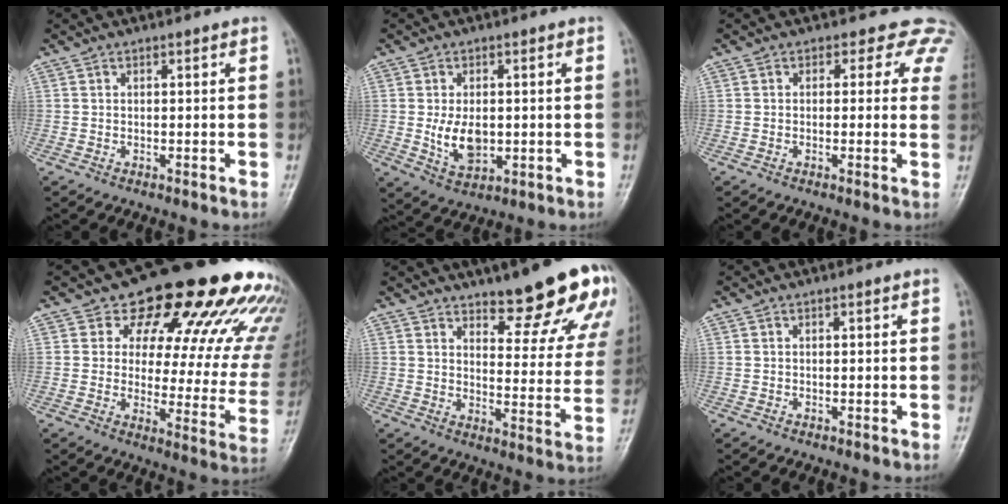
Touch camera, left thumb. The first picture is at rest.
{"total": 6.9, "force": [-0.2, 4.5, 5.3], "torque": [-0.079, -0.011, 0.006]}
{"total": 6.0, "force": [4.2, 4.0, 1.5], "torque": [0.025, -0.009, 0.015]}
{"total": 25.1, "force": [16.0, 11.1, 15.9], "torque": [-0.166, -0.056, 0.195]}
{"total": 17.4, "force": [12.6, 5.0, 10.9], "torque": [-0.093, -0.084, 0.159]}
{"total": 0.0}